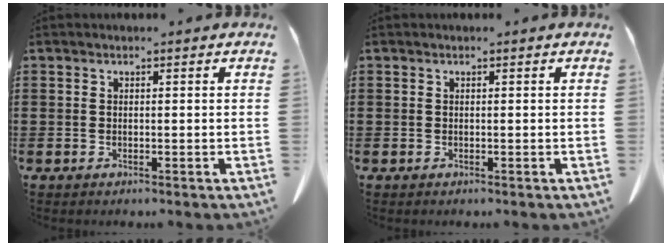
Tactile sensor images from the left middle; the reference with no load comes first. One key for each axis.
{"total": 0.0}